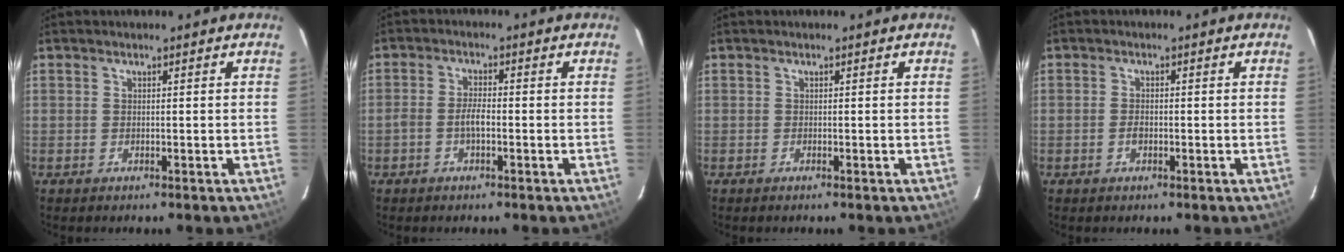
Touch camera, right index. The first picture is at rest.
{"total": 2.9, "force": [-1.1, 0.9, 2.6], "torque": [-0.056, 0.006, -0.021]}
{"total": 0.0}
{"total": 1.7, "force": [-0.6, 1.0, 1.3], "torque": [-0.027, 0.002, -0.011]}